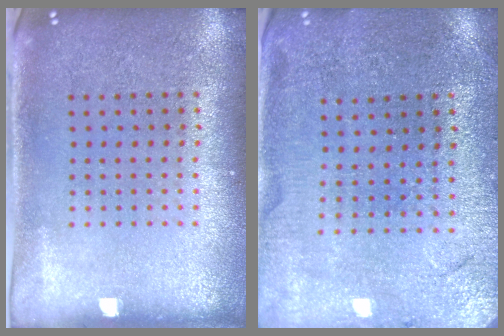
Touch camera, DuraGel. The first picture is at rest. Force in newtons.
{"total": 0.5, "press": 0.5, "slide": 0.2}